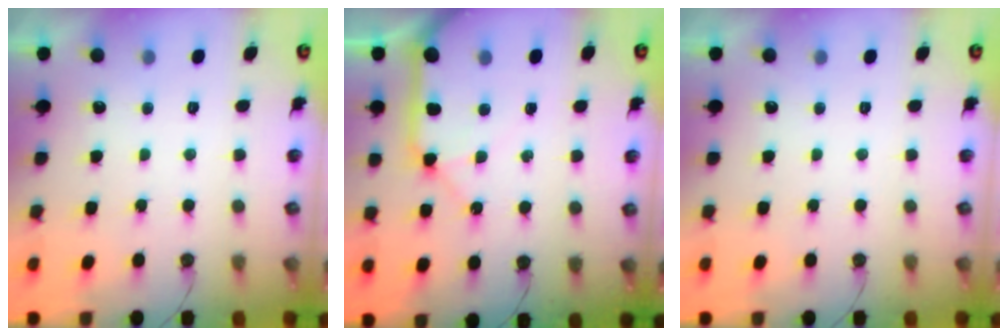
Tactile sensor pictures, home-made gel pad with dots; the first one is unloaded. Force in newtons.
{"total": 11.7, "press": 11.6, "slide": 1.5}
{"total": 0.0}